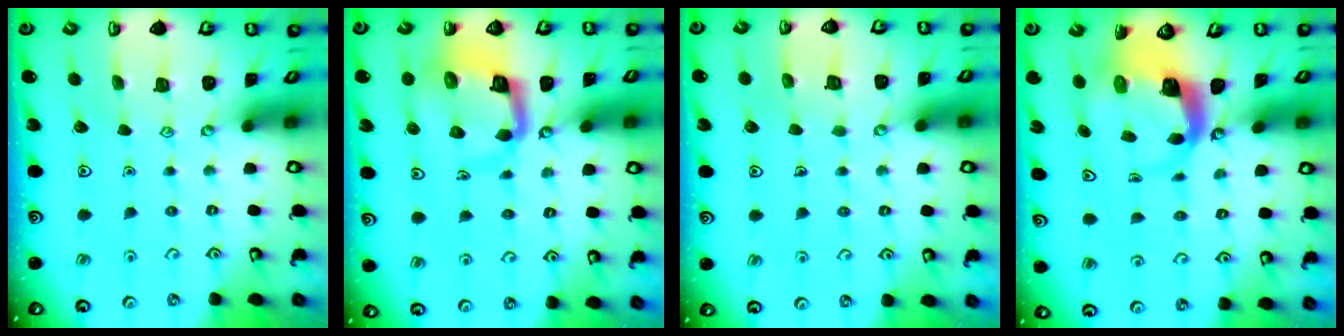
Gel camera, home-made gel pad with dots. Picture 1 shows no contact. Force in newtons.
{"total": 9.0, "press": 9.0, "slide": 1.1}
{"total": 3.9, "press": 3.9, "slide": 0.3}
{"total": 5.2, "press": 5.1, "slide": 0.5}